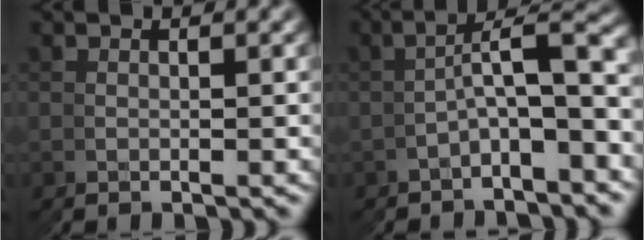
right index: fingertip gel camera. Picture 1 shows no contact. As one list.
[{"total": 5.0, "force": [-1.4, 2.1, 4.3], "torque": [-0.049, 0.000, -0.019]}]